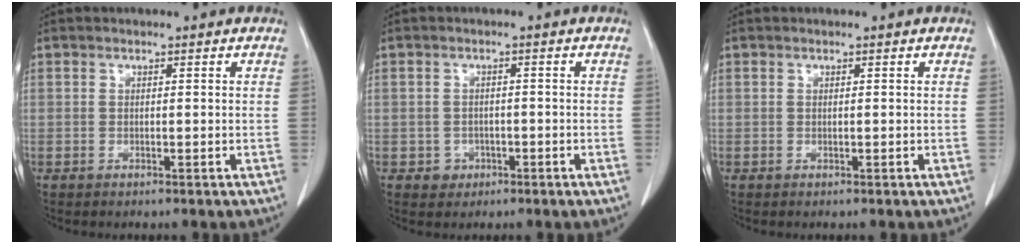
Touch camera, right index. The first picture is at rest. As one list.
[{"total": 2.3, "force": [-1.0, 2.0, 0.4], "torque": [0.001, 0.010, -0.010]}, {"total": 0.0}]